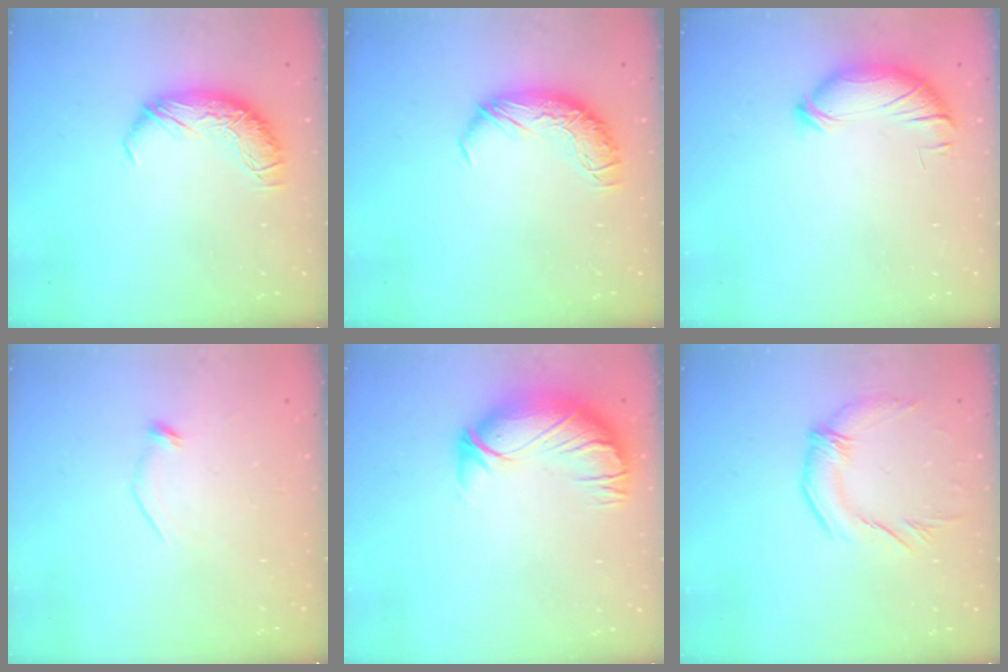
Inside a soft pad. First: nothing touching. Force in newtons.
{"total": 0.0}
{"total": 3.5, "press": 3.3, "slide": 1.3}
{"total": 7.9, "press": 7.9, "slide": 0.9}
{"total": 3.0, "press": 0.3, "slide": 3.0}
{"total": 1.7, "press": 1.2, "slide": 1.2}